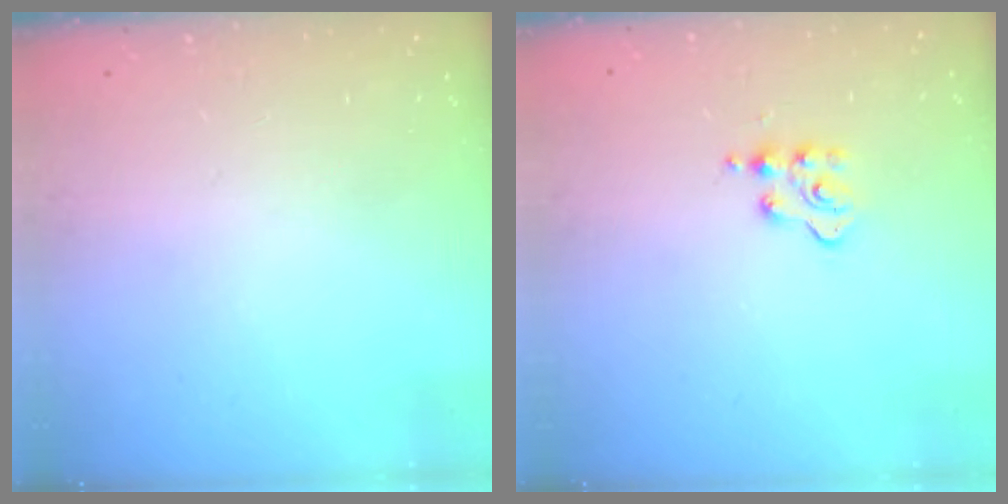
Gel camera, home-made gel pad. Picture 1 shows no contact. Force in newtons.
{"total": 4.9, "press": 4.9, "slide": 0.5}